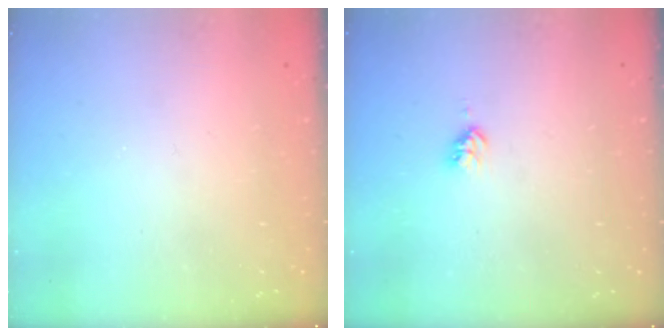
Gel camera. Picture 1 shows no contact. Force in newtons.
{"total": 2.8, "press": 2.8, "slide": 0.2}